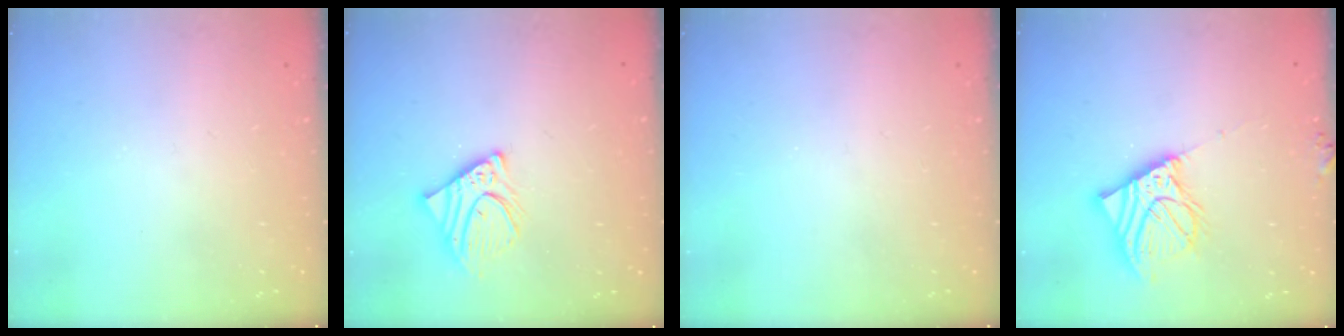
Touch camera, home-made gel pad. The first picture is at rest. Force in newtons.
{"total": 7.8, "press": 7.8, "slide": 0.5}
{"total": 0.0}
{"total": 12.4, "press": 12.2, "slide": 2.3}